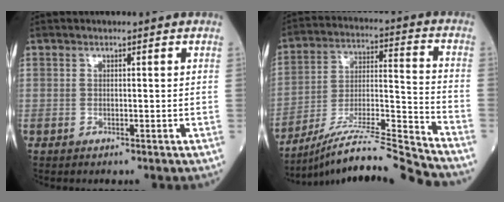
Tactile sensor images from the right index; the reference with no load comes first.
{"total": 17.5, "force": [-16.4, -2.7, 5.6], "torque": [-0.092, 0.009, -0.284]}